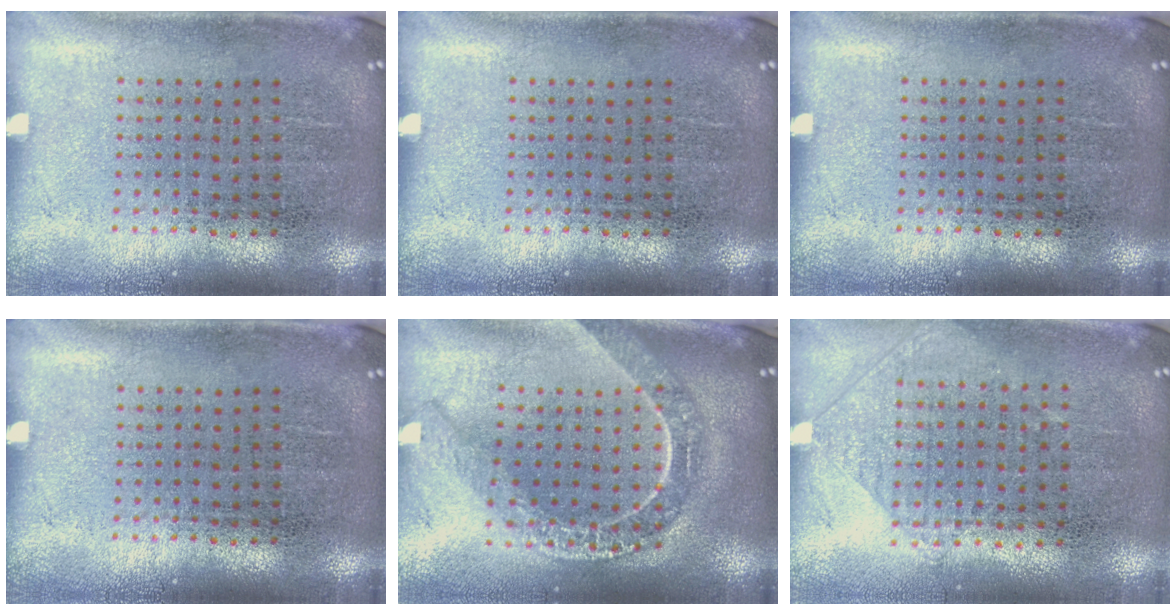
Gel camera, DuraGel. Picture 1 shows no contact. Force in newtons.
{"total": 0.0}
{"total": 0.0}
{"total": 0.0}
{"total": 2.1, "press": 1.8, "slide": 1.0}
{"total": 0.9, "press": 0.9, "slide": 0.3}